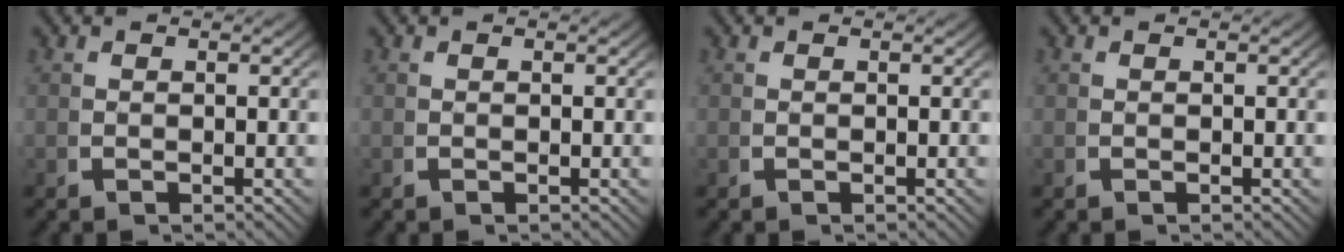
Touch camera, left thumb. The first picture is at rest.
{"total": 0.0}
{"total": 0.0}
{"total": 0.0}